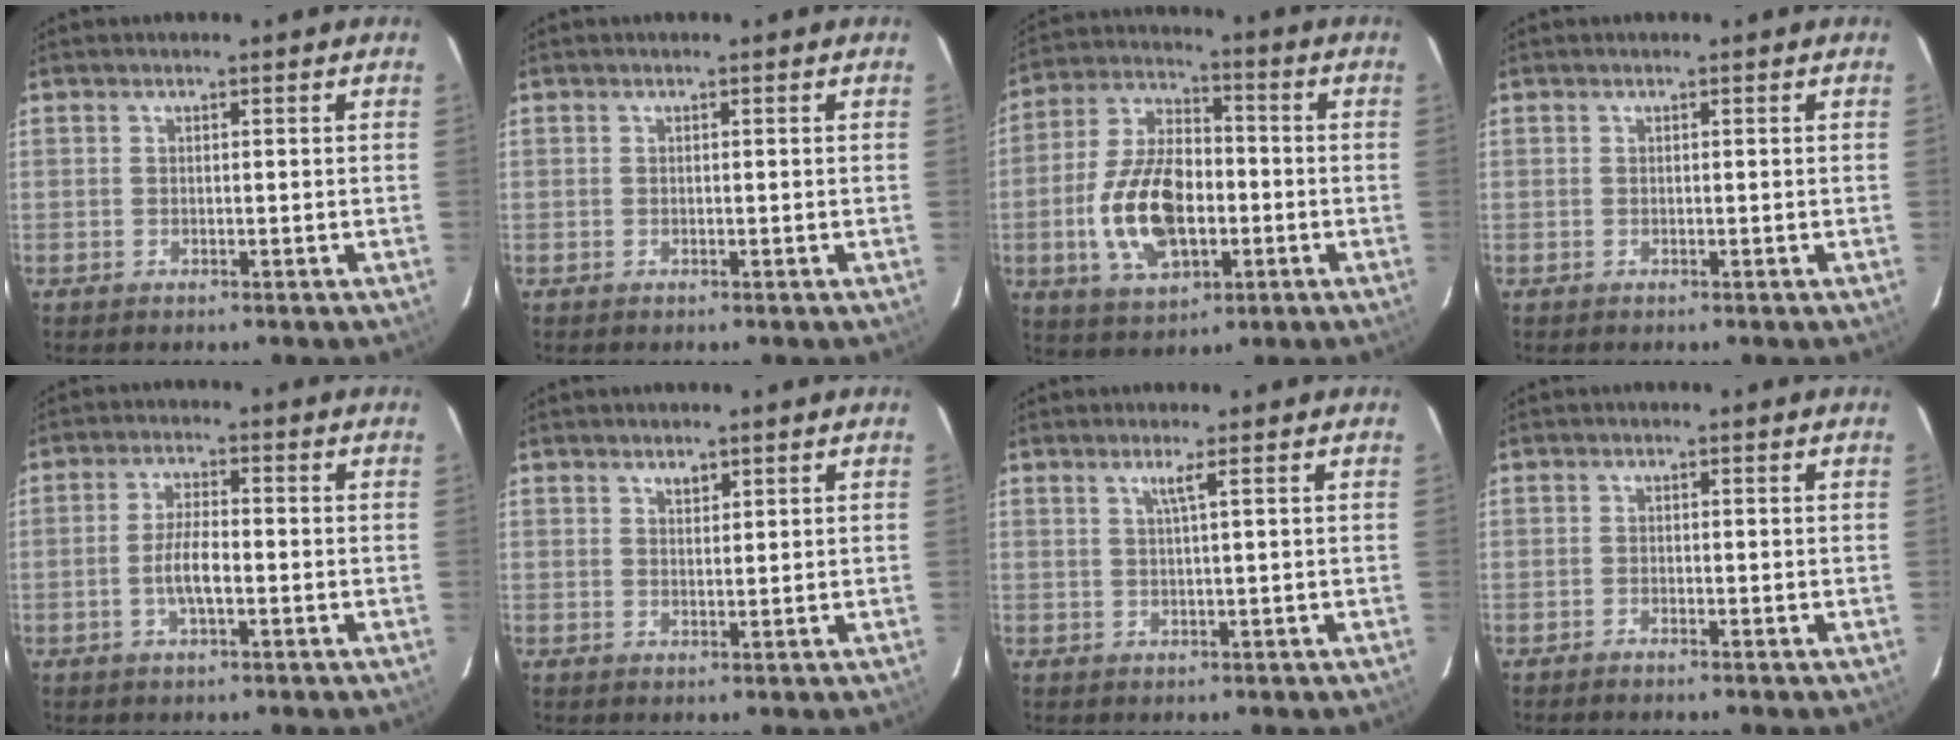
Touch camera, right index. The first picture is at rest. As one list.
[{"total": 0.0}, {"total": 16.2, "force": [-3.6, 9.2, 12.9], "torque": [-0.262, 0.010, -0.056]}, {"total": 0.0}, {"total": 5.1, "force": [-1.5, 1.6, 4.6], "torque": [-0.091, 0.002, -0.027]}, {"total": 1.6, "force": [1.2, 0.8, 0.8], "torque": [-0.009, 0.003, 0.022]}, {"total": 1.7, "force": [0.8, -0.7, 1.4], "torque": [-0.020, -0.003, 0.015]}, {"total": 0.9, "force": [-0.8, 0.0, 0.3], "torque": [-0.009, -0.001, -0.017]}]